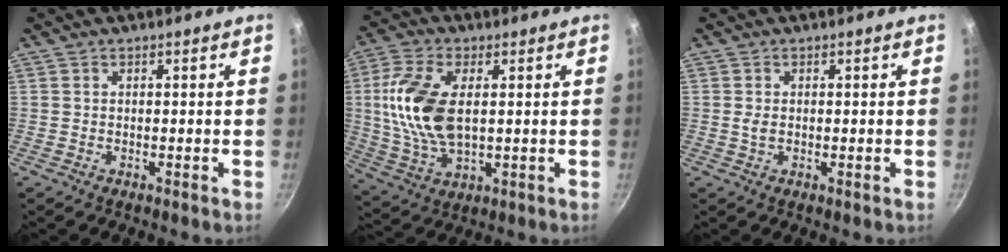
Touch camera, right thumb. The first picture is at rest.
{"total": 15.0, "force": [1.8, 7.9, 12.6], "torque": [-0.270, -0.005, 0.039]}
{"total": 1.4, "force": [0.0, 0.8, 1.2], "torque": [-0.027, -0.001, 0.000]}